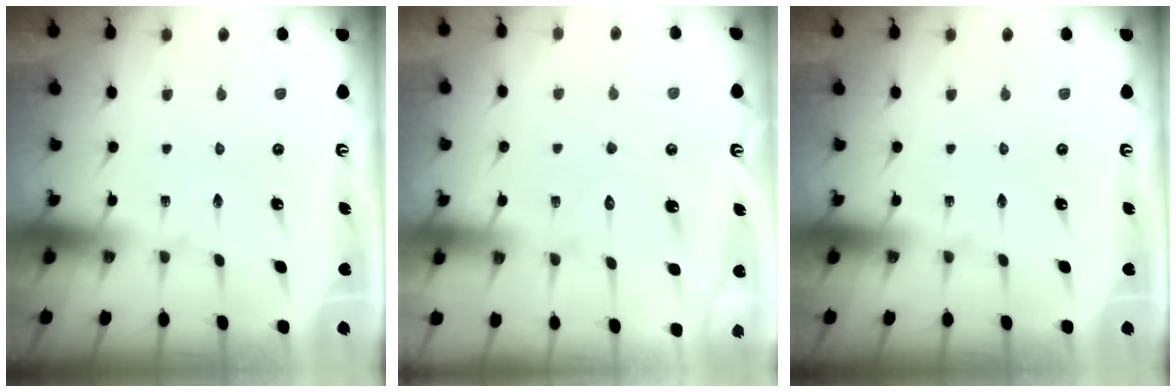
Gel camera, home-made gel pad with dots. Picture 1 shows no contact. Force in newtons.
{"total": 9.8, "press": 9.7, "slide": 0.8}
{"total": 0.0}